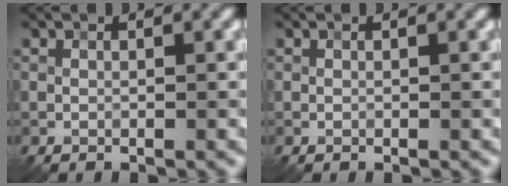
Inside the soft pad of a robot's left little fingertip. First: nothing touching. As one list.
[{"total": 0.0}]